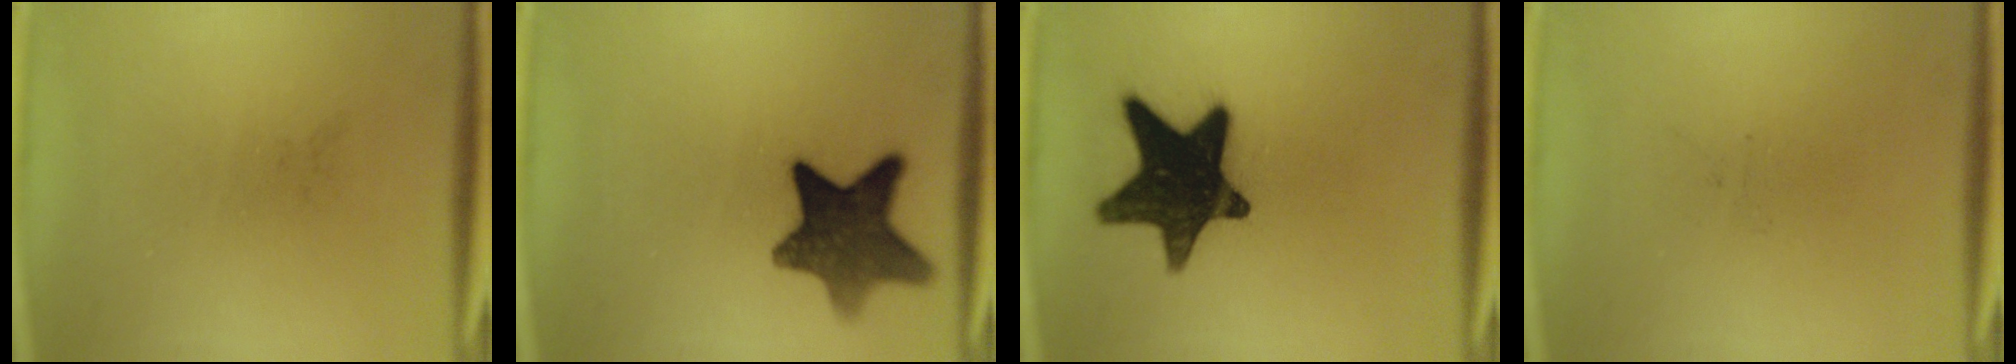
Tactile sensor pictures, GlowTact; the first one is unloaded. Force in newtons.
{"total": 11.5}
{"total": 16.6}
{"total": 0.0}